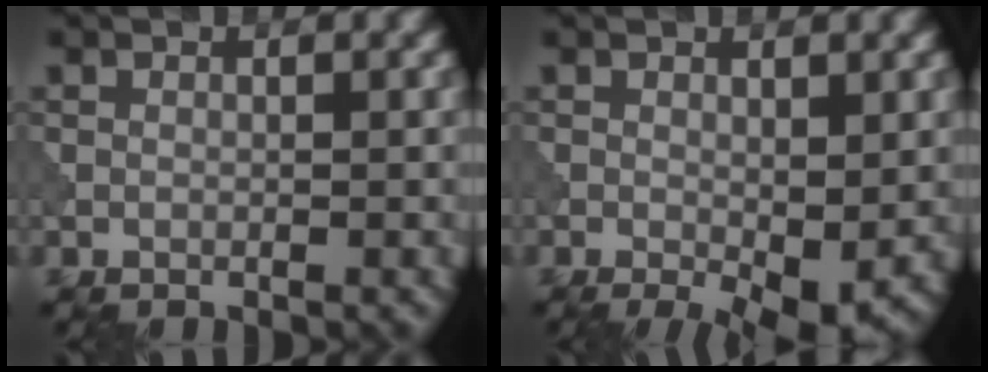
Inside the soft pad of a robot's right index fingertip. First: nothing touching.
{"total": 3.8, "force": [-0.8, 1.3, 3.4], "torque": [-0.050, -0.013, -0.008]}